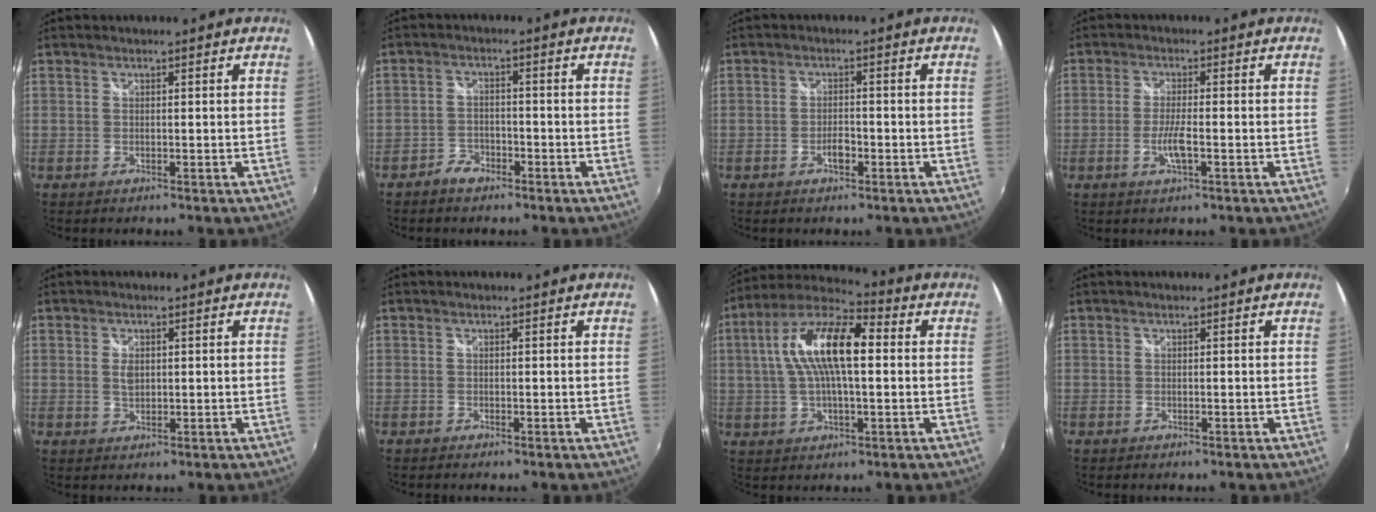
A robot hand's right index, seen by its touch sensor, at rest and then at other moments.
{"total": 3.5, "force": [-2.7, 2.0, 0.8], "torque": [-0.028, 0.007, -0.052]}
{"total": 2.4, "force": [-1.4, 1.1, 1.7], "torque": [-0.032, 0.000, -0.026]}
{"total": 4.0, "force": [-1.5, 0.5, 3.7], "torque": [-0.076, -0.006, -0.030]}
{"total": 2.3, "force": [0.3, 1.5, 1.7], "torque": [-0.028, 0.000, 0.005]}
{"total": 0.0}
{"total": 15.6, "force": [2.2, 5.7, 14.3], "torque": [-0.267, 0.023, 0.028]}
{"total": 0.0}